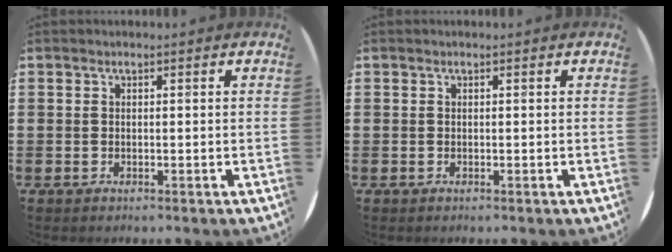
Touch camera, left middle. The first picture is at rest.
{"total": 0.0}